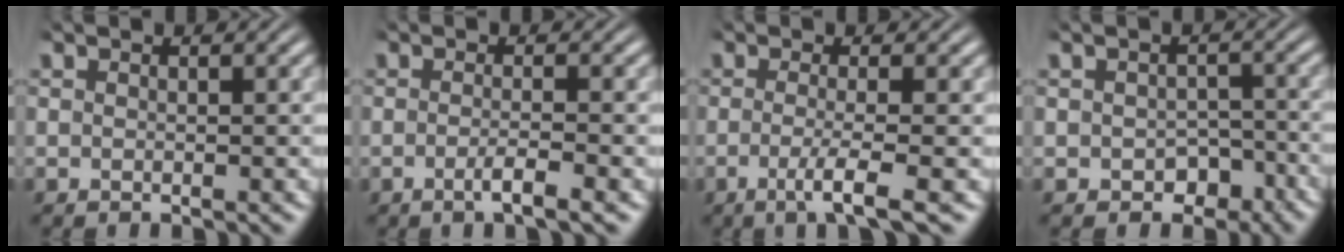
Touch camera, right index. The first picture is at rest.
{"total": 2.0, "force": [-1.2, 0.2, 1.5], "torque": [-0.031, -0.003, -0.028]}
{"total": 3.4, "force": [-1.6, 0.0, 3.0], "torque": [-0.063, -0.018, -0.026]}
{"total": 3.6, "force": [-2.3, 2.7, 0.6], "torque": [0.000, -0.006, -0.041]}